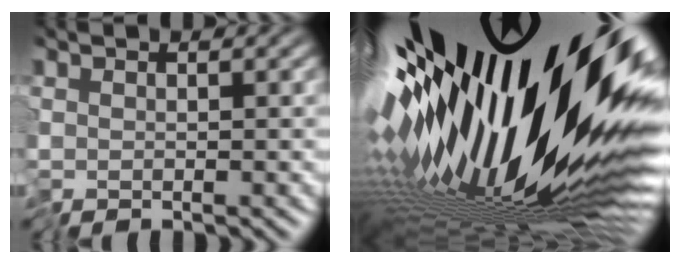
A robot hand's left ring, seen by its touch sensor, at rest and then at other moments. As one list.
[{"total": 20.9, "force": [3.0, 6.0, 19.8], "torque": [-0.319, -0.012, 0.034]}]